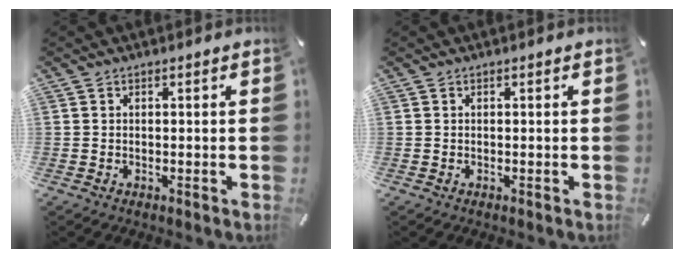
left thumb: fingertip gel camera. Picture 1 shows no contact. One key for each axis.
{"total": 0.0}